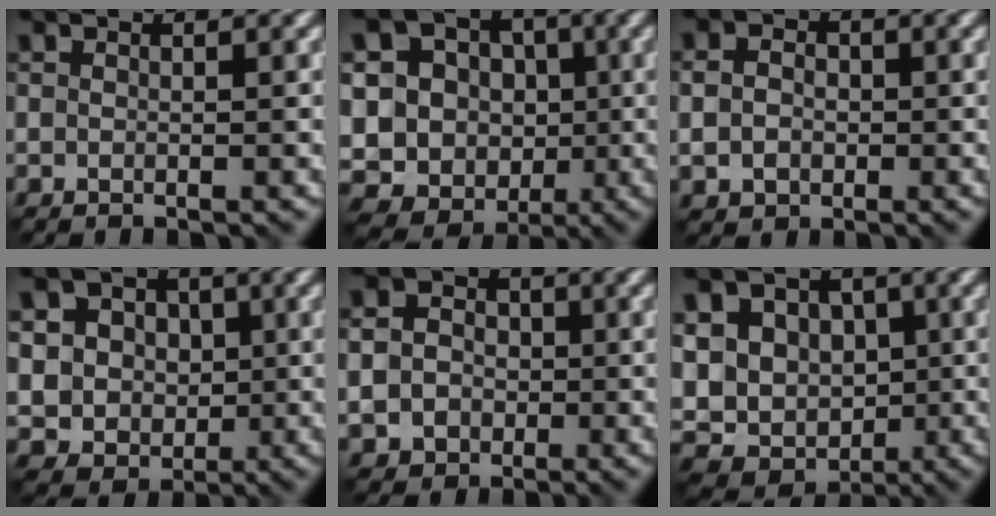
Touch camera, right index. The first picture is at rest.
{"total": 15.6, "force": [-1.9, 14.6, 5.3], "torque": [-0.143, 0.015, -0.045]}
{"total": 3.0, "force": [-0.2, 2.6, 1.5], "torque": [-0.020, -0.001, -0.010]}
{"total": 7.1, "force": [1.1, 6.4, 2.9], "torque": [-0.050, 0.018, 0.002]}
{"total": 5.7, "force": [-0.8, 5.2, 2.2], "torque": [-0.026, 0.003, -0.027]}
{"total": 13.2, "force": [1.0, 11.3, 6.7], "torque": [-0.127, 0.025, 0.001]}